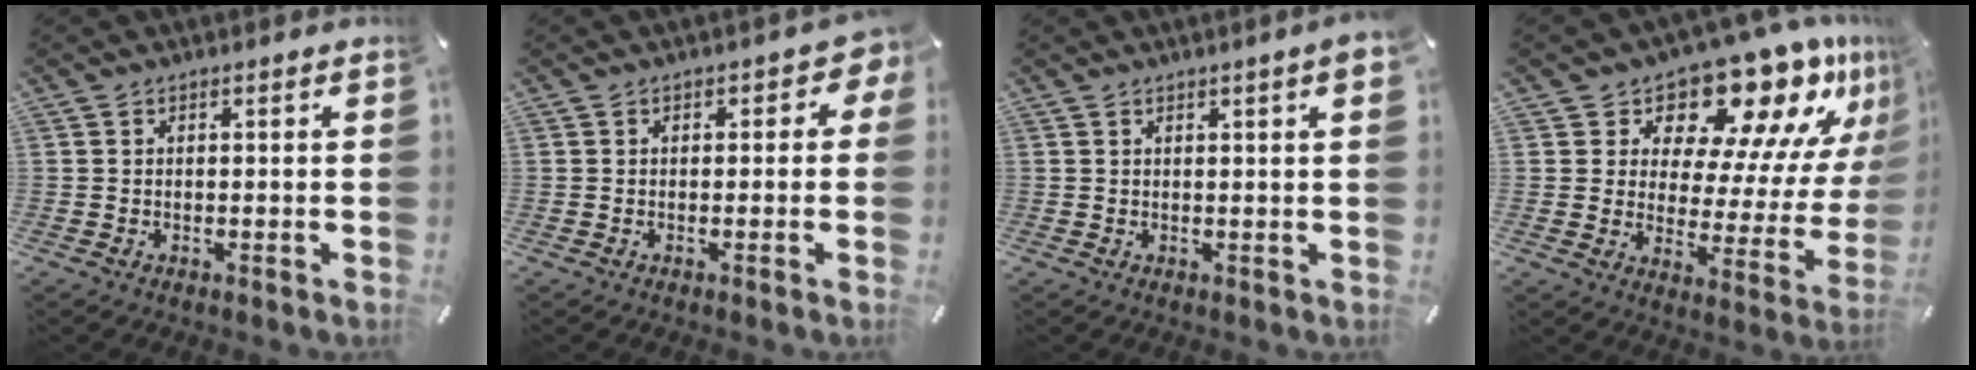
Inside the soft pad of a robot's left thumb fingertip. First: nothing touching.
{"total": 2.5, "force": [0.0, 1.7, 1.8], "torque": [-0.018, 0.003, -0.005]}
{"total": 3.0, "force": [1.2, 0.3, 2.8], "torque": [-0.045, -0.003, 0.018]}
{"total": 15.8, "force": [13.2, 6.3, 5.9], "torque": [-0.077, -0.130, 0.218]}